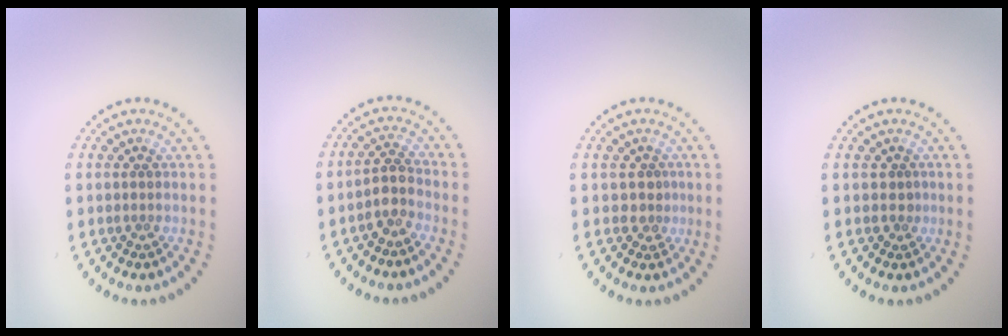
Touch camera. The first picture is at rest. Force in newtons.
{"total": 2.1, "press": 1.7, "slide": 1.2}
{"total": 1.1, "press": 0.6, "slide": 0.9}
{"total": 0.7, "press": 0.4, "slide": 0.6}